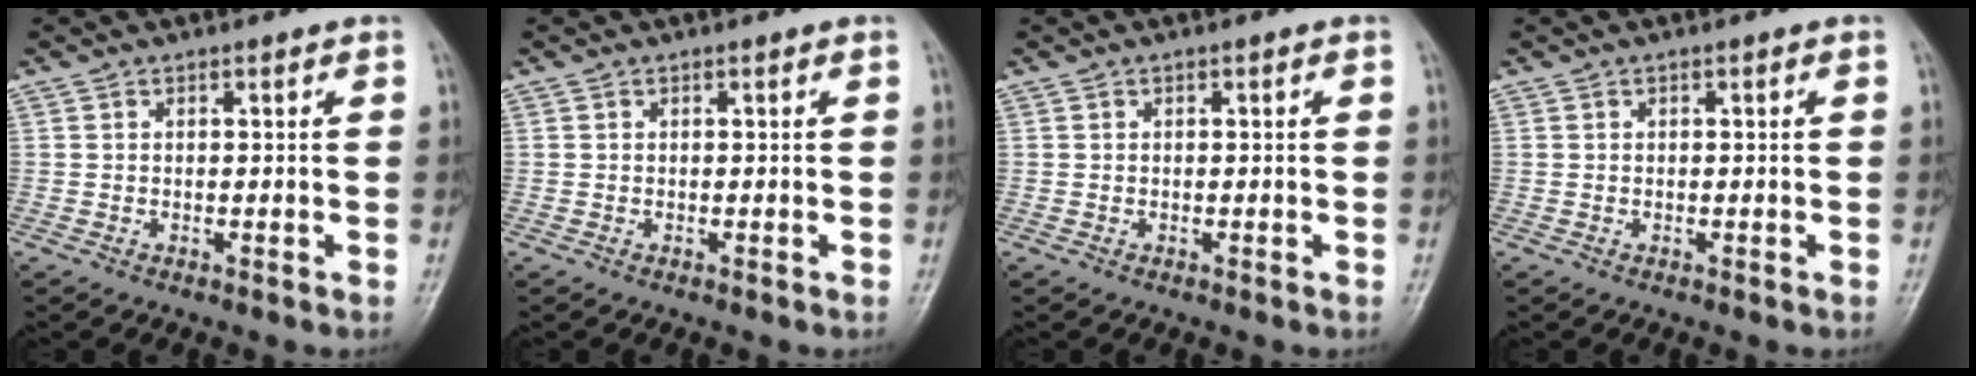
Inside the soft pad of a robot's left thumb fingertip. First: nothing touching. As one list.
[{"total": 0.0}, {"total": 0.0}, {"total": 0.0}]